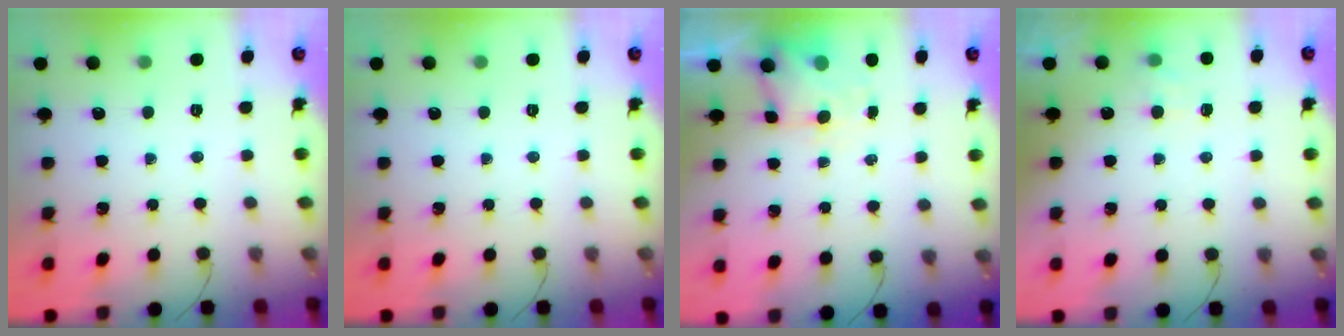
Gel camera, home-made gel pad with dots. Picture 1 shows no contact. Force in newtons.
{"total": 0.0}
{"total": 4.0, "press": 4.0, "slide": 0.7}
{"total": 5.1, "press": 4.9, "slide": 1.3}